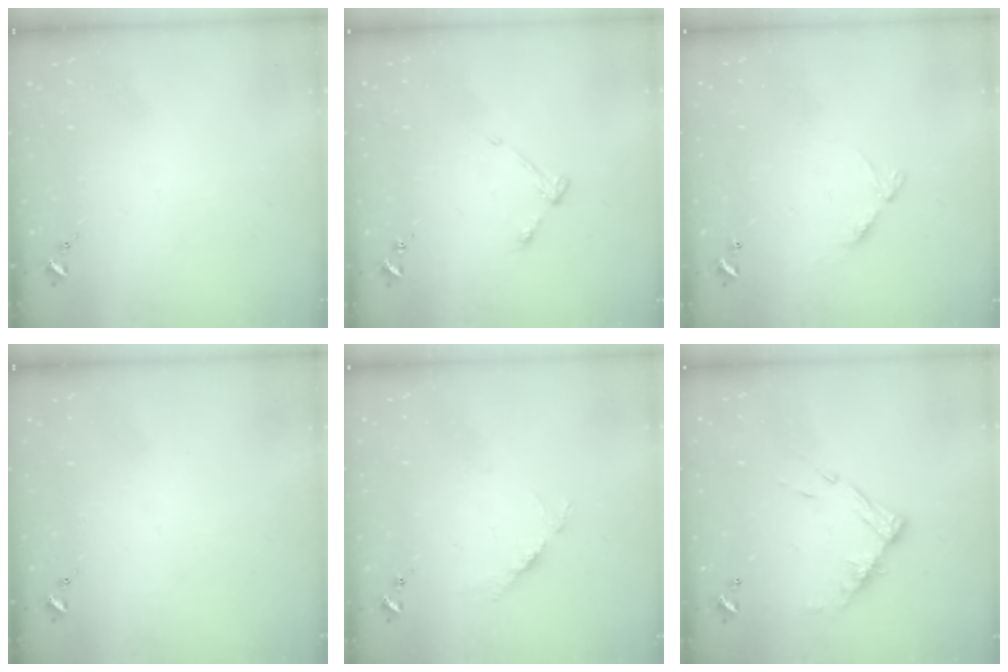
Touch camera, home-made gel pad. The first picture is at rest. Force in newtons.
{"total": 3.9, "press": 3.9, "slide": 0.6}
{"total": 6.4, "press": 6.4, "slide": 0.5}
{"total": 0.0}
{"total": 3.9, "press": 3.8, "slide": 0.5}
{"total": 12.1, "press": 12.1, "slide": 1.1}